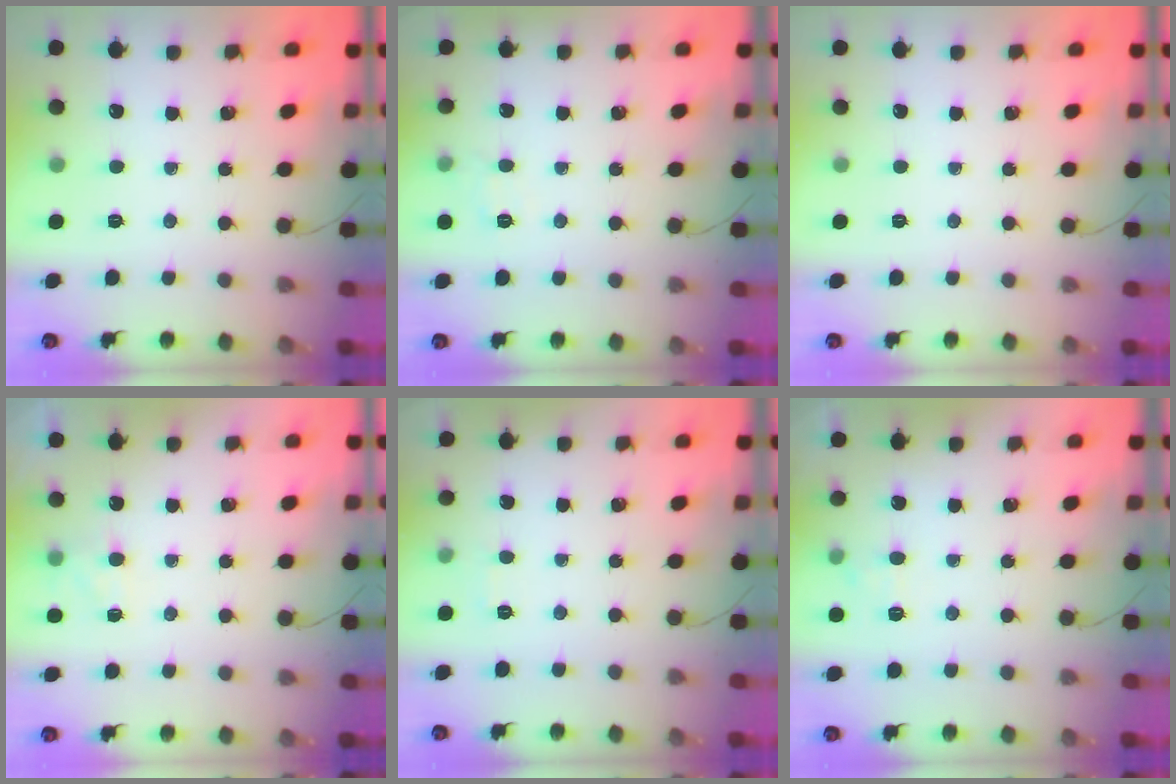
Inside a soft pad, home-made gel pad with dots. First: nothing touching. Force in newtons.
{"total": 5.9, "press": 5.7, "slide": 1.2}
{"total": 0.0}
{"total": 4.9, "press": 4.7, "slide": 1.6}
{"total": 1.9, "press": 1.4, "slide": 1.3}
{"total": 7.0, "press": 6.8, "slide": 1.5}